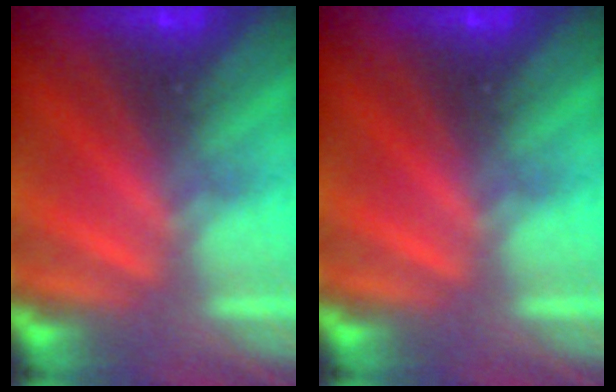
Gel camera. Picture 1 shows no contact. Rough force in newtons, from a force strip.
{"total": 0.0}